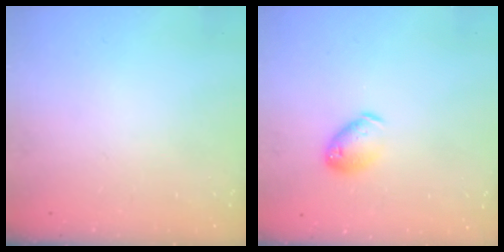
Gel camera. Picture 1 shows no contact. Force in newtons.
{"total": 8.0, "press": 7.9, "slide": 0.8}